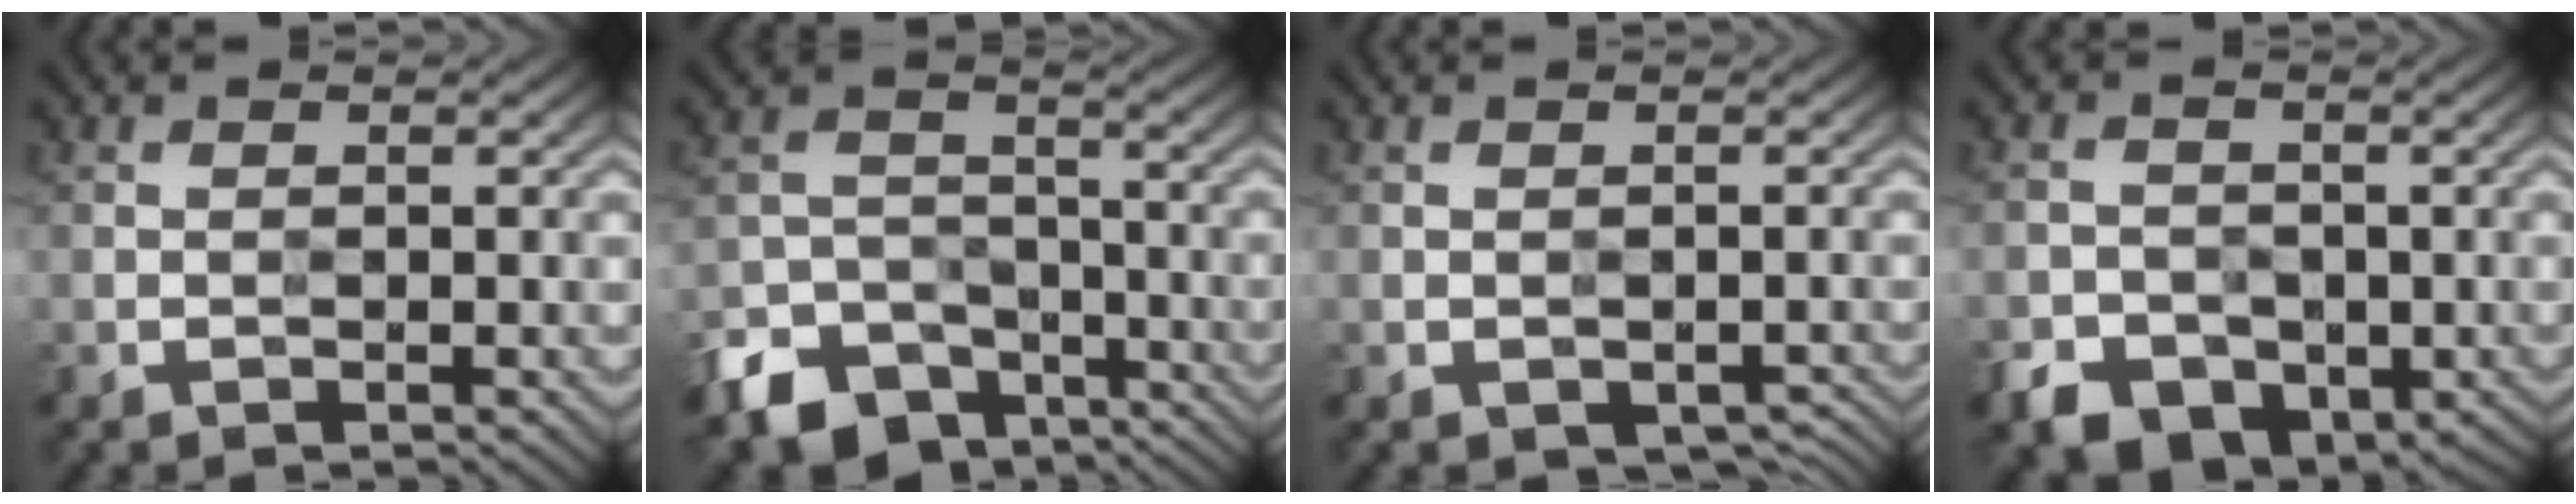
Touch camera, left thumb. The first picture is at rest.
{"total": 10.5, "force": [-7.4, 6.2, 4.2], "torque": [-0.090, -0.023, -0.139]}
{"total": 2.7, "force": [-1.4, 1.5, 1.8], "torque": [-0.021, -0.006, -0.011]}
{"total": 5.4, "force": [-2.9, 4.0, 2.3], "torque": [-0.038, -0.013, -0.054]}